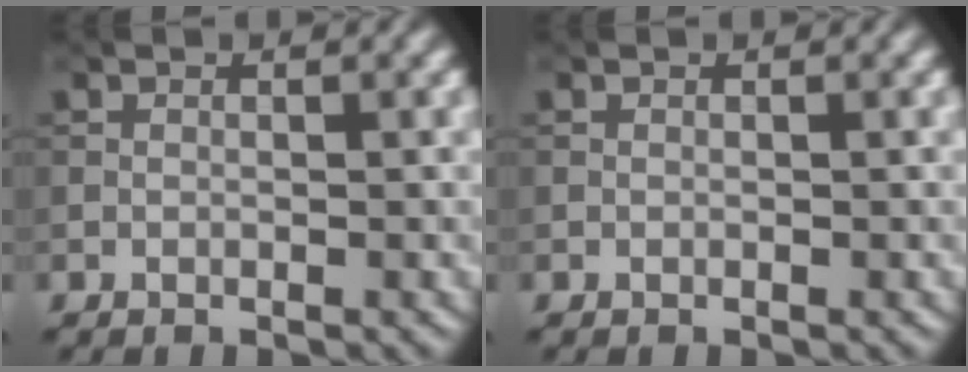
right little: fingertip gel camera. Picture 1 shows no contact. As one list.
[{"total": 0.0}]